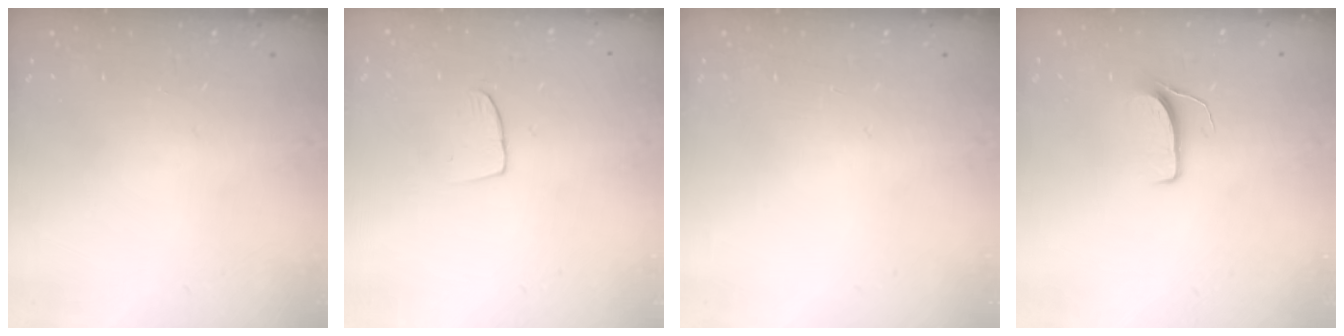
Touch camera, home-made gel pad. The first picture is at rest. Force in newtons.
{"total": 5.8, "press": 5.7, "slide": 0.4}
{"total": 0.0}
{"total": 6.2, "press": 6.2, "slide": 0.5}